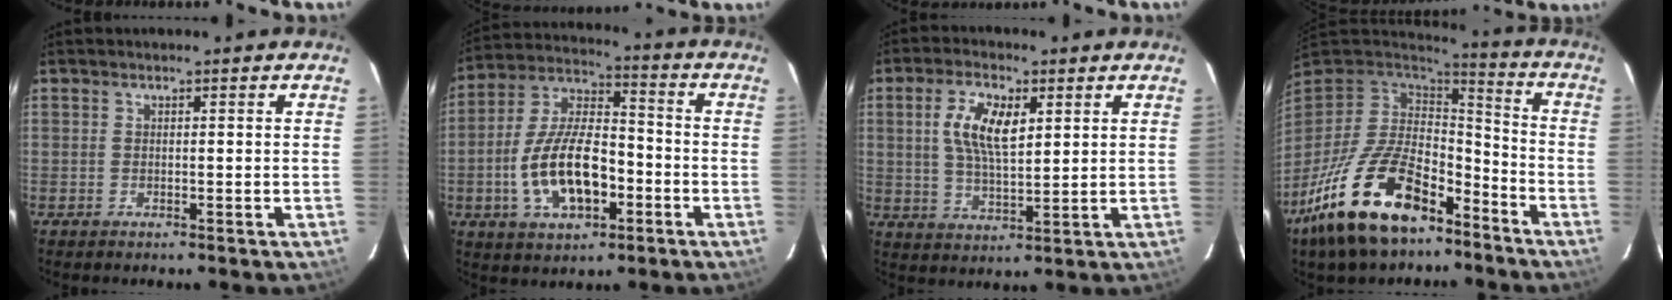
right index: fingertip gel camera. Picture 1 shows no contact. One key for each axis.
{"total": 15.4, "fx": -4.6, "fy": 7.3, "fz": 12.7, "tx": -0.256, "ty": 0.011, "tz": -0.074}
{"total": 8.8, "fx": 2.8, "fy": 3.7, "fz": 7.5, "tx": -0.144, "ty": 0.007, "tz": 0.053}
{"total": 23.0, "fx": -13.8, "fy": 11.0, "fz": 14.7, "tx": -0.298, "ty": -0.017, "tz": -0.233}